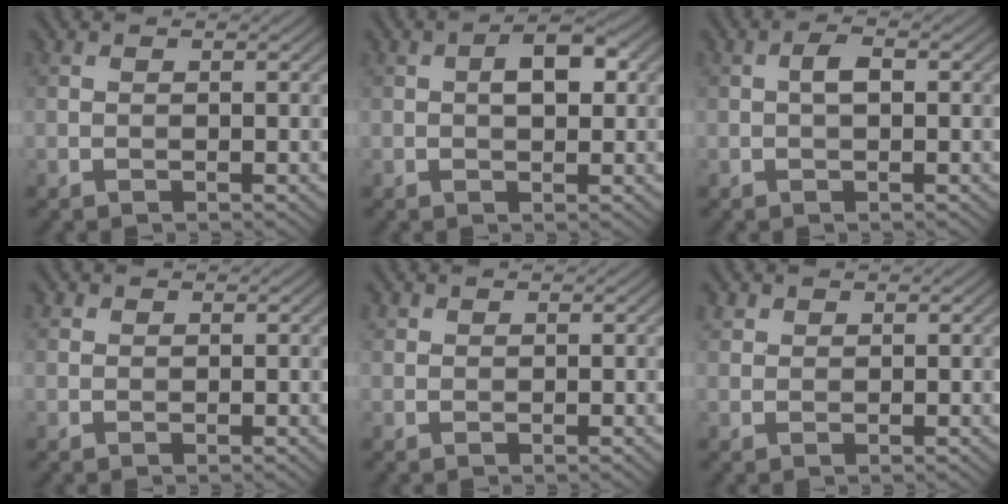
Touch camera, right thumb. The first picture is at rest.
{"total": 4.0, "force": [0.7, 2.0, 3.4], "torque": [-0.055, 0.006, 0.007]}
{"total": 1.9, "force": [0.1, 0.8, 1.8], "torque": [-0.033, 0.008, -0.002]}
{"total": 0.8, "force": [0.6, 0.5, 0.2], "torque": [-0.004, 0.002, 0.012]}
{"total": 0.9, "force": [0.7, 0.5, 0.1], "torque": [-0.005, 0.001, 0.016]}
{"total": 1.4, "force": [1.0, 0.9, 0.3], "torque": [-0.007, 0.003, 0.024]}